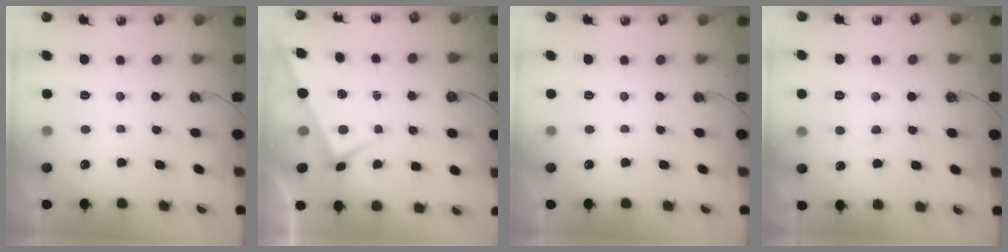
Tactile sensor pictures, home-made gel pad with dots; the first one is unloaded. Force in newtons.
{"total": 2.6, "press": 2.6, "slide": 0.4}
{"total": 0.0}
{"total": 2.2, "press": 2.2, "slide": 0.6}